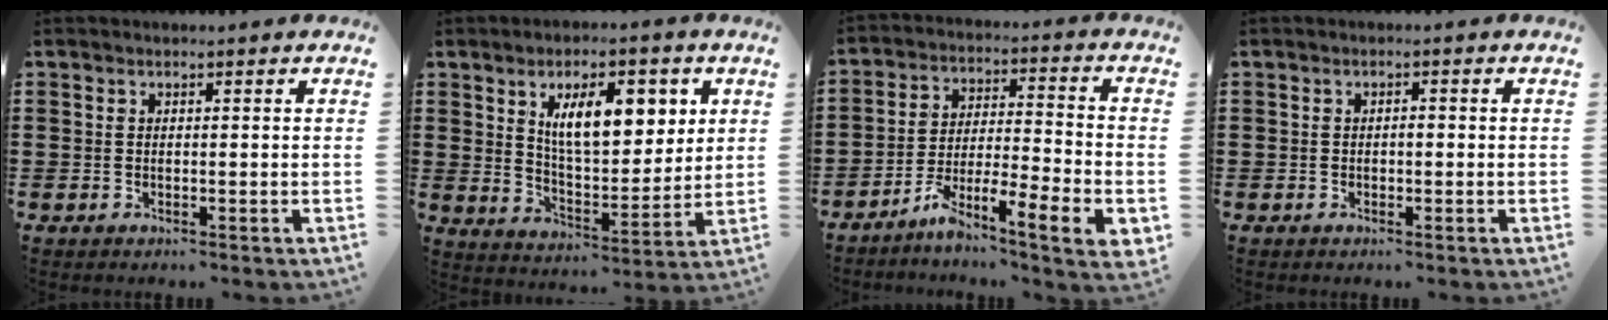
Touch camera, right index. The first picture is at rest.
{"total": 10.3, "force": [4.4, 4.5, 8.2], "torque": [-0.133, -0.005, 0.069]}
{"total": 8.8, "force": [-5.7, 1.3, 6.5], "torque": [-0.119, -0.004, -0.111]}
{"total": 0.8, "force": [-0.3, 0.3, 0.6], "torque": [-0.014, -0.004, -0.004]}